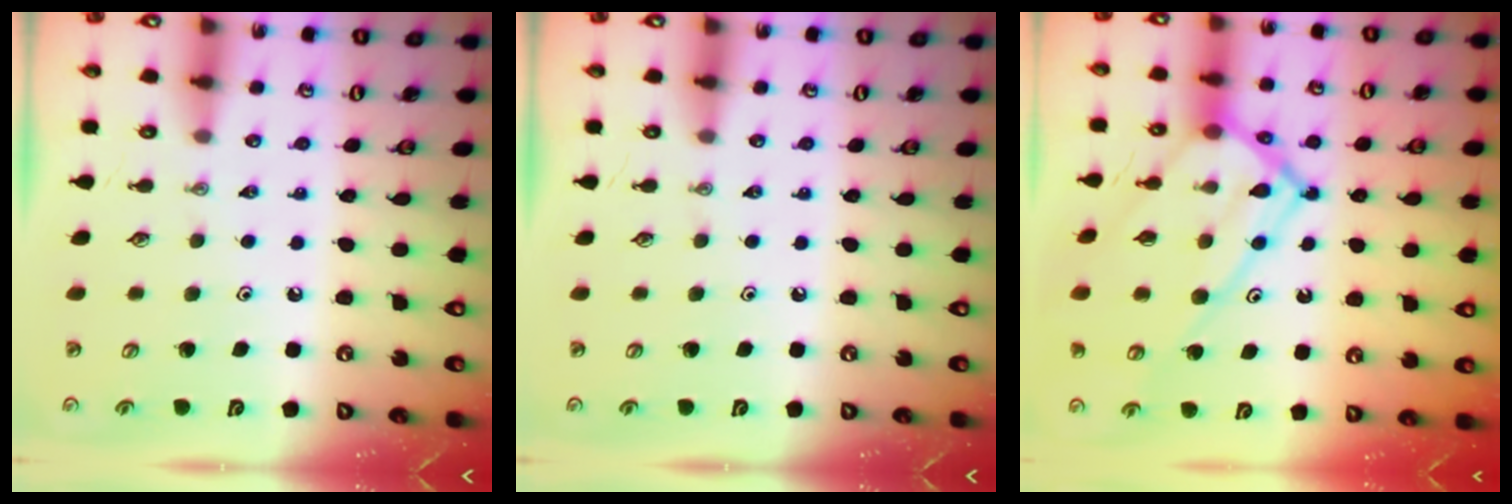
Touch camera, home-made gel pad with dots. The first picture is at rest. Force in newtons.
{"total": 0.0}
{"total": 17.1, "press": 17.0, "slide": 1.7}